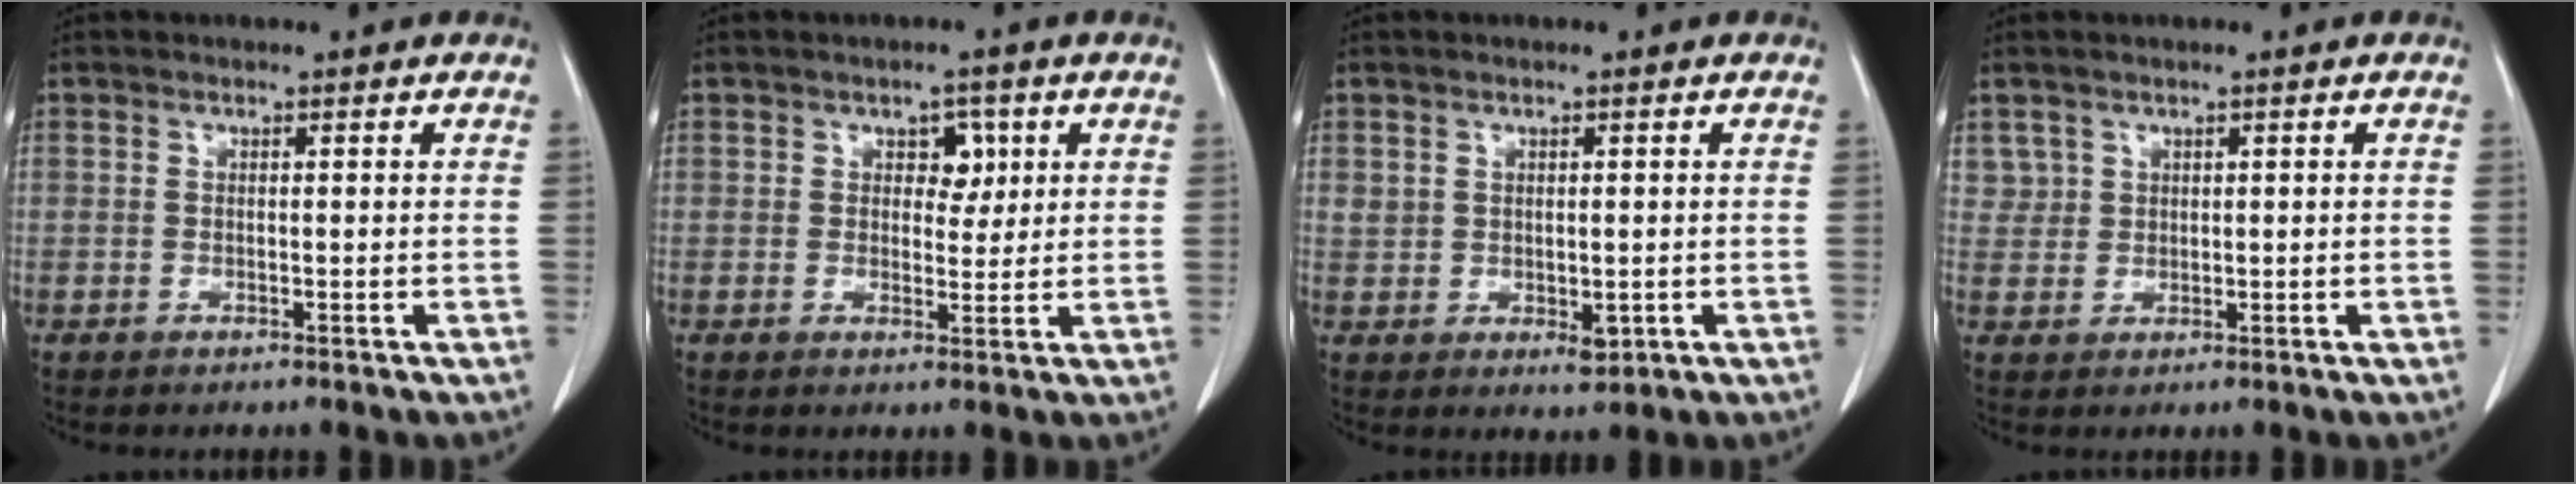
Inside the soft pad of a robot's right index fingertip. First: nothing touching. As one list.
[{"total": 3.4, "force": [1.2, 2.2, 2.3], "torque": [-0.025, 0.007, 0.018]}, {"total": 3.3, "force": [0.2, 2.4, 2.2], "torque": [-0.028, -0.003, 0.017]}, {"total": 2.5, "force": [1.4, 2.0, -0.2], "torque": [0.023, 0.006, 0.022]}]